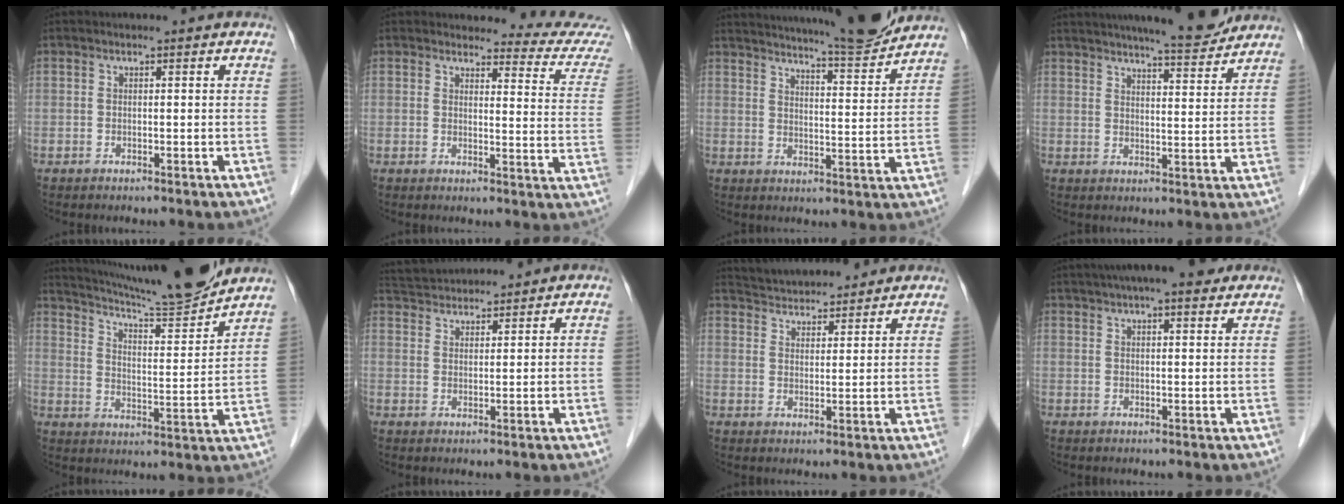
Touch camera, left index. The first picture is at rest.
{"total": 11.9, "force": [11.9, 0.4, 1.2], "torque": [0.010, -0.087, 0.104]}
{"total": 15.4, "force": [14.4, -0.3, 5.4], "torque": [-0.091, -0.028, 0.197]}
{"total": 12.3, "force": [11.1, 0.8, 5.2], "torque": [-0.077, 0.001, 0.149]}
{"total": 16.9, "force": [15.7, -0.9, 6.2], "torque": [-0.110, -0.023, 0.239]}
{"total": 8.2, "force": [7.9, 0.9, 1.7], "torque": [-0.039, 0.037, 0.134]}
{"total": 11.1, "force": [10.6, 2.1, 2.6], "torque": [-0.041, 0.026, 0.163]}
{"total": 12.8, "force": [10.7, 1.7, 6.7], "torque": [-0.107, 0.032, 0.149]}